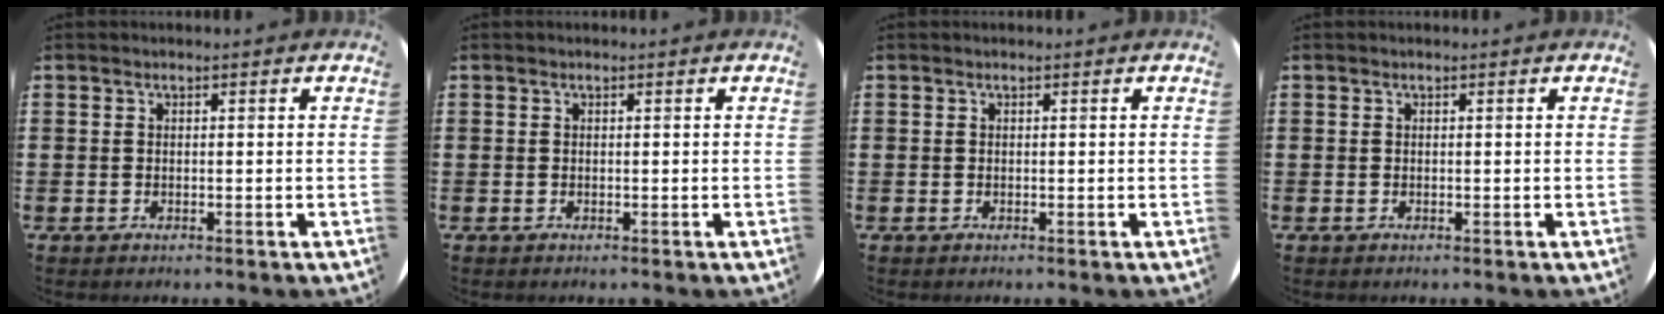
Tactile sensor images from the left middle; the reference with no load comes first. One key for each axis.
{"total": 0.0}
{"total": 0.0}
{"total": 0.0}